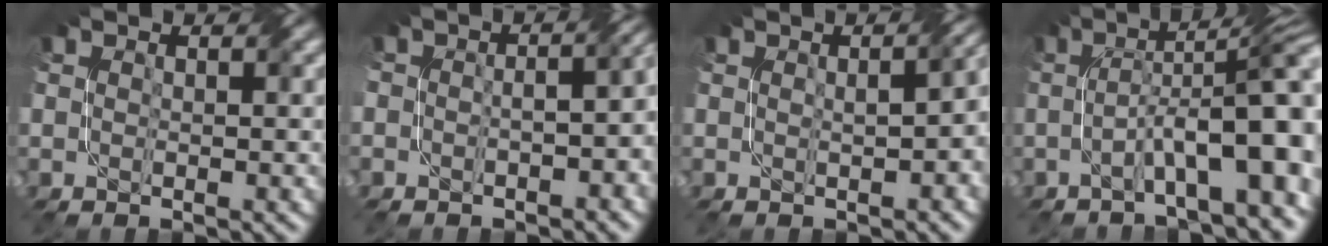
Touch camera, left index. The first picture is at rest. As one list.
[{"total": 6.6, "force": [-1.9, 3.4, 5.3], "torque": [-0.037, -0.008, -0.026]}, {"total": 4.9, "force": [-0.1, 2.1, 4.5], "torque": [-0.045, 0.004, 0.006]}, {"total": 10.0, "force": [-2.4, 2.4, 9.4], "torque": [-0.136, 0.021, -0.039]}]